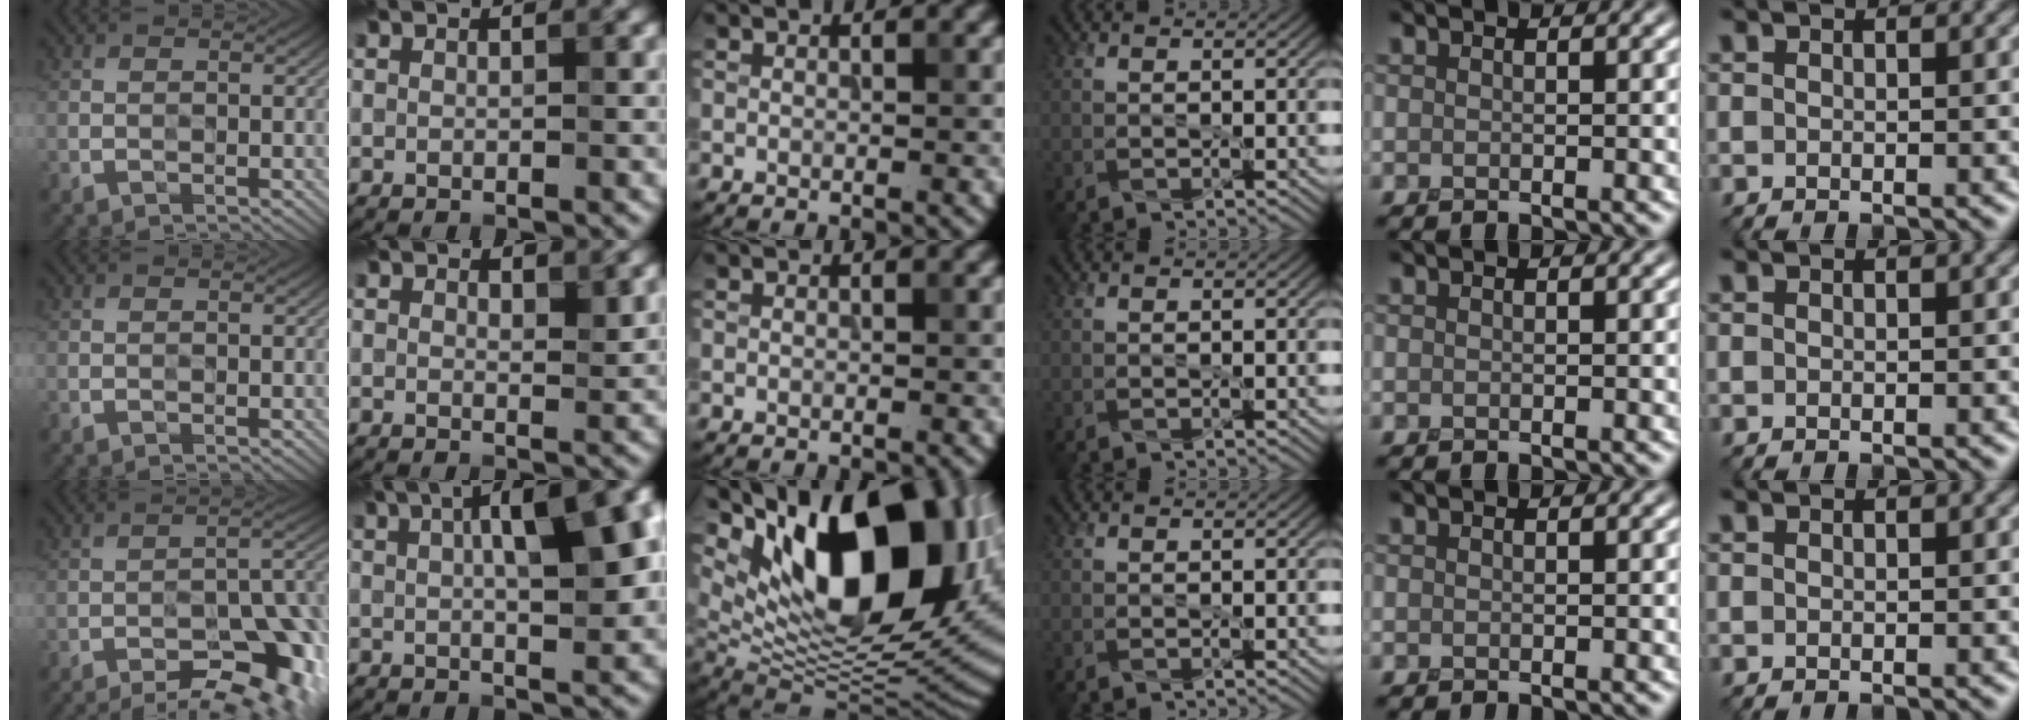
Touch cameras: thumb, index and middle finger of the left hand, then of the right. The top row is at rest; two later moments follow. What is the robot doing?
{"motion": "peel", "object": "cling film"}